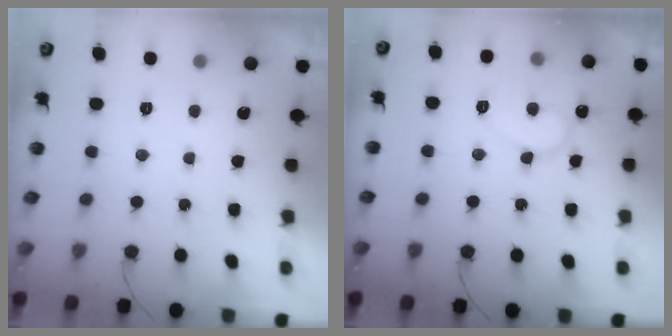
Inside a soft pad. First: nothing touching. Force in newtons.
{"total": 9.2, "press": 9.1, "slide": 1.0}